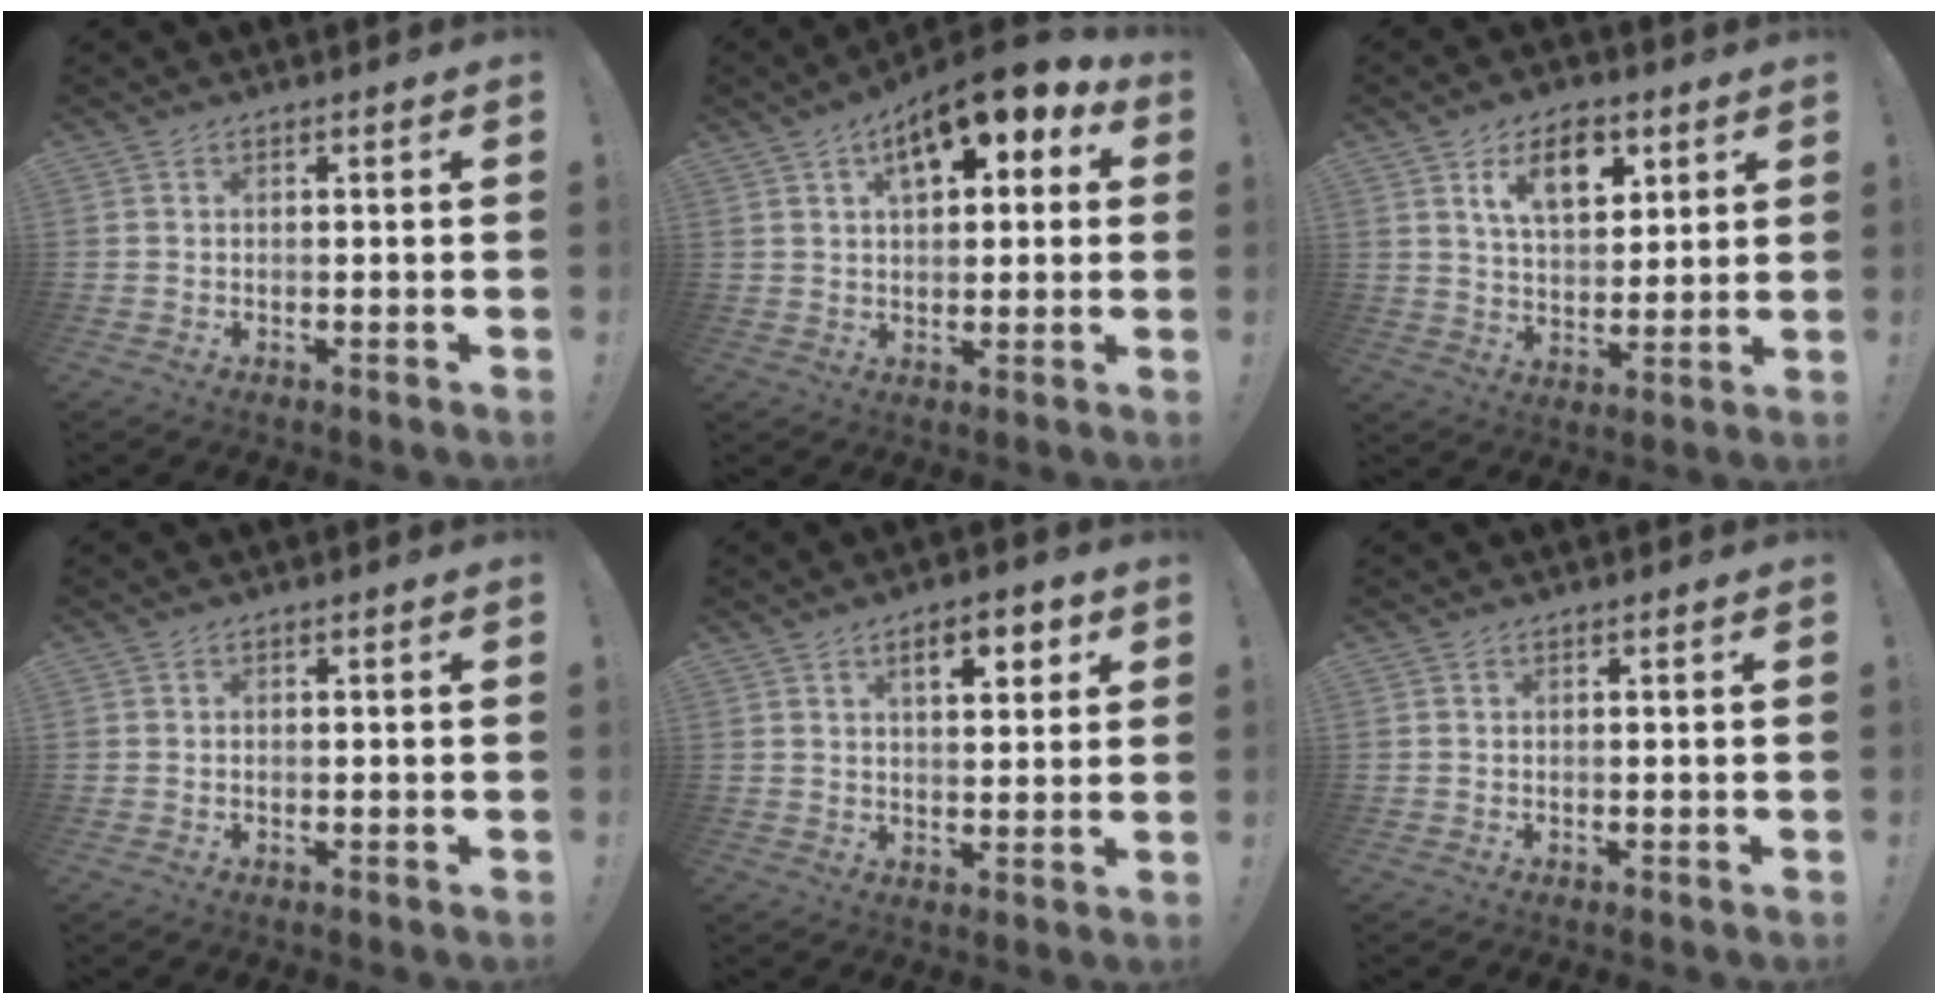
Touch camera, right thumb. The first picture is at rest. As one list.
[{"total": 12.1, "force": [6.1, 5.4, 8.9], "torque": [-0.121, -0.033, 0.103]}, {"total": 12.3, "force": [6.3, 7.6, 7.3], "torque": [-0.108, -0.019, 0.115]}, {"total": 0.5, "force": [-0.1, 0.5, -0.1], "torque": [0.002, 0.002, -0.002]}, {"total": 7.4, "force": [3.5, 2.9, 5.8], "torque": [-0.073, -0.008, 0.051]}, {"total": 0.0}]